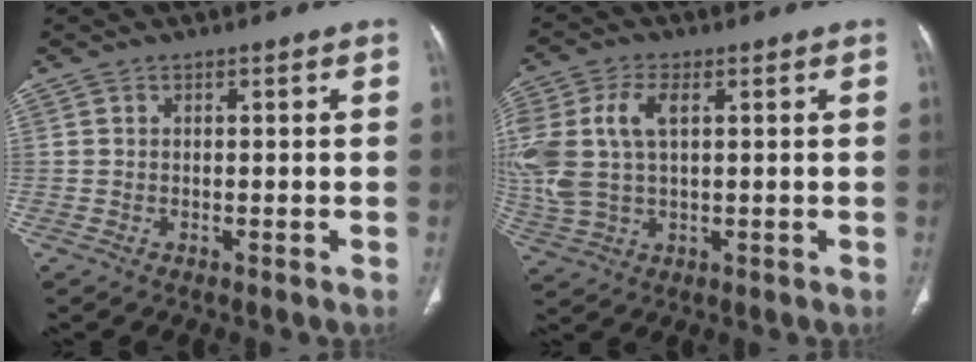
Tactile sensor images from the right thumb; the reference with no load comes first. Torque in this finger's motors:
{"motor_torque": [0.30, 0.31, 0.35, 0.24, 0.22]}